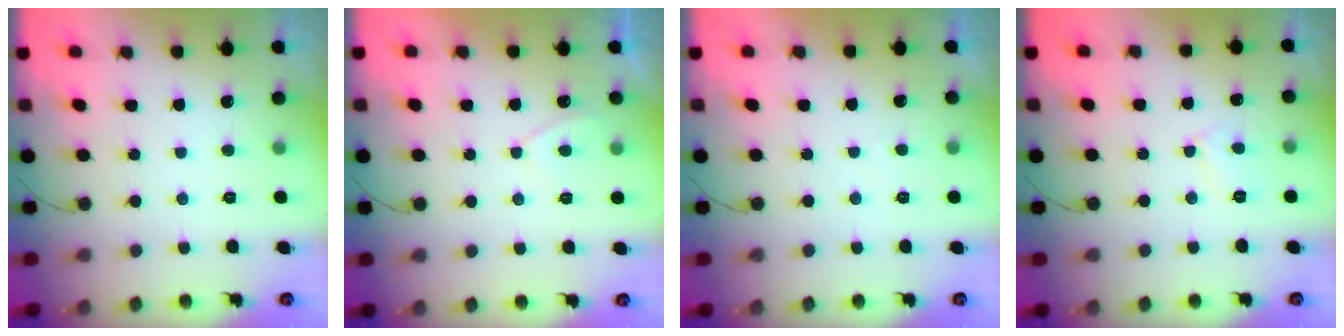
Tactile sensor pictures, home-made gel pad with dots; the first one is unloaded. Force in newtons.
{"total": 2.3, "press": 2.2, "slide": 0.4}
{"total": 0.8, "press": 0.6, "slide": 0.4}
{"total": 4.6, "press": 4.6, "slide": 0.6}